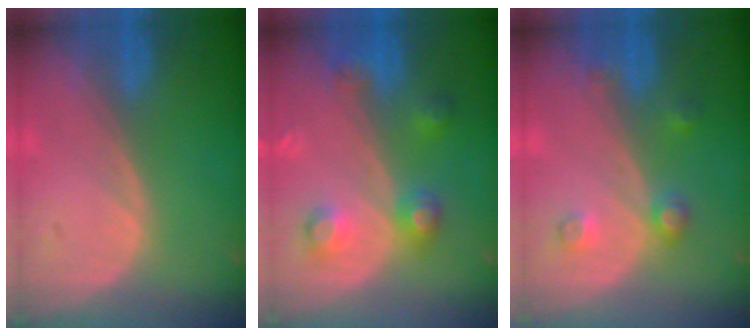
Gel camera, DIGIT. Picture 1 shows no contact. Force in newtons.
{"total": 5.3, "press": 5.3, "slide": 0.3}
{"total": 3.5, "press": 3.3, "slide": 1.3}